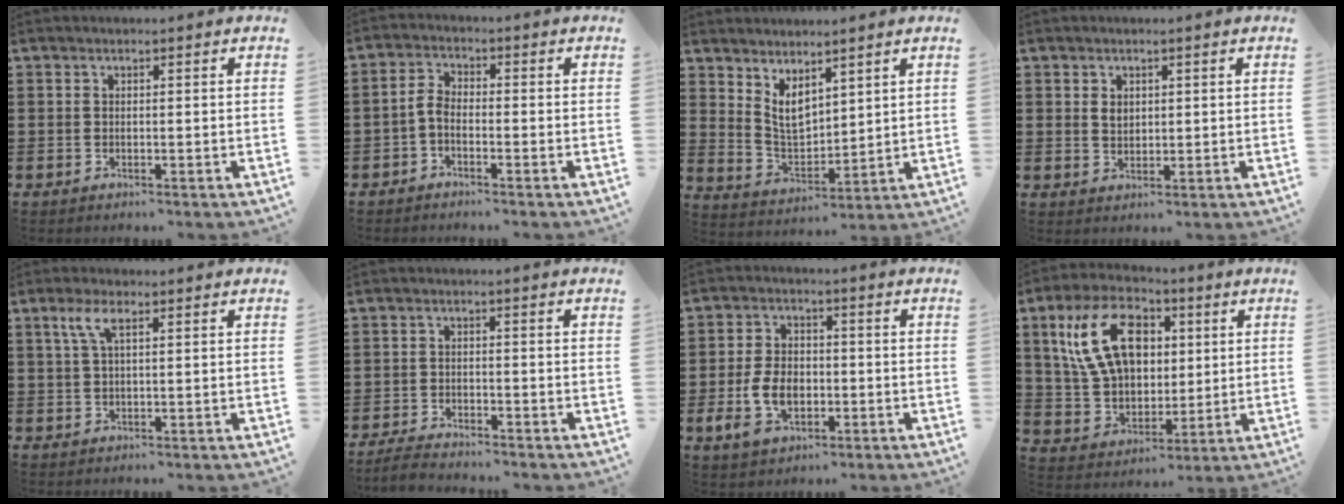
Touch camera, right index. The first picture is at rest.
{"total": 3.0, "force": [-1.5, 1.4, 2.2], "torque": [-0.057, 0.002, -0.033]}
{"total": 5.5, "force": [3.5, 2.9, 3.1], "torque": [-0.074, -0.006, 0.066]}
{"total": 2.0, "force": [0.8, 1.5, 1.2], "torque": [-0.026, 0.006, 0.014]}
{"total": 3.5, "force": [1.4, 1.0, 3.0], "torque": [-0.065, 0.009, 0.023]}
{"total": 2.9, "force": [-2.9, 0.3, 0.3], "torque": [-0.016, 0.001, -0.064]}
{"total": 7.3, "force": [-1.9, 4.7, 5.2], "torque": [-0.128, 0.002, -0.042]}
{"total": 14.2, "force": [4.1, 9.4, 9.9], "torque": [-0.216, 0.019, 0.071]}